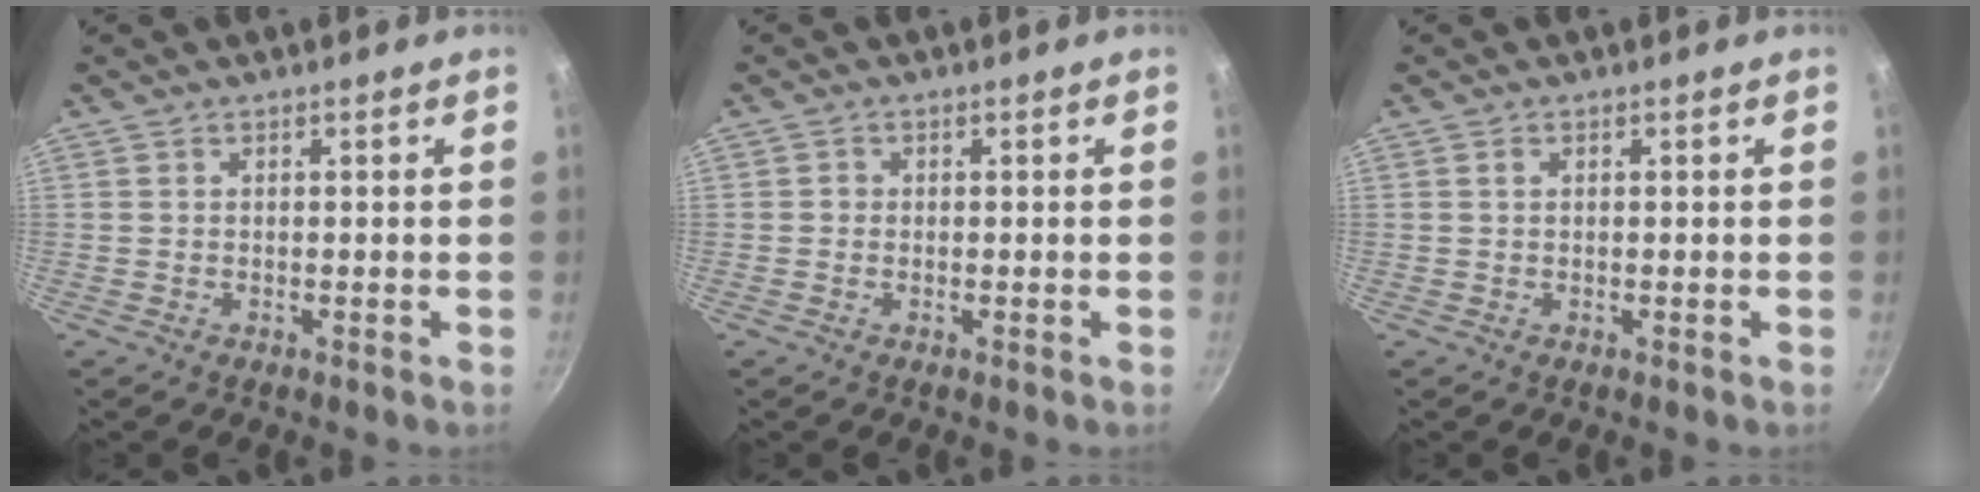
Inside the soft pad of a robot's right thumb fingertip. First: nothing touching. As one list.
[{"total": 0.9, "force": [-0.2, 0.9, 0.2], "torque": [0.001, 0.003, -0.005]}, {"total": 0.6, "force": [0.2, 0.4, 0.3], "torque": [-0.006, 0.002, 0.003]}]